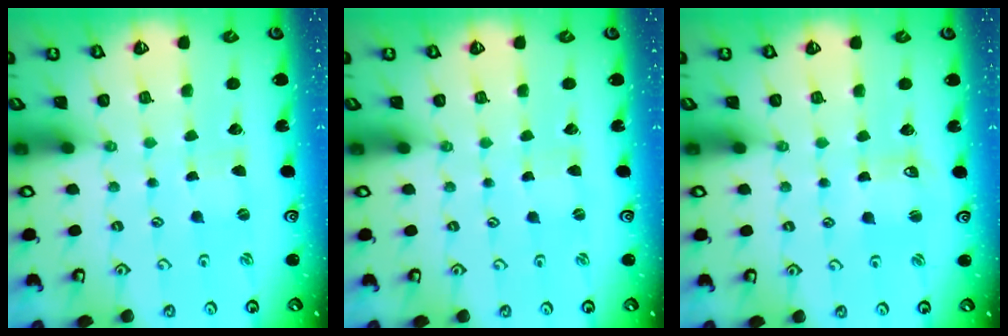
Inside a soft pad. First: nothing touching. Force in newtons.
{"total": 0.0}
{"total": 3.2, "press": 3.2, "slide": 0.4}